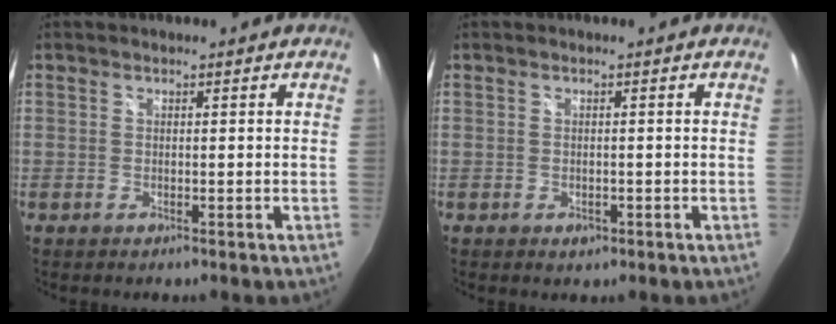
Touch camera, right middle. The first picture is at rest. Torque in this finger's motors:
{"motor_torque": [0.10, 0.03, 0.00, 0.00]}